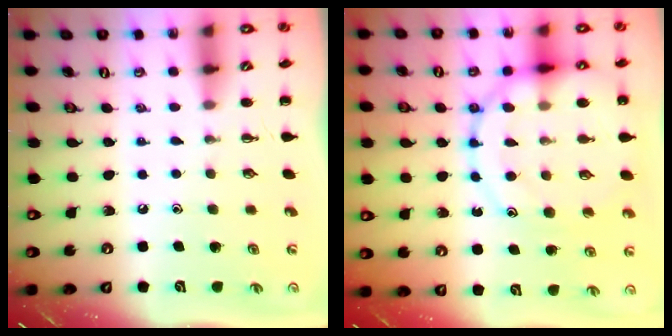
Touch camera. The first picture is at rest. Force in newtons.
{"total": 16.9, "press": 16.7, "slide": 2.5}